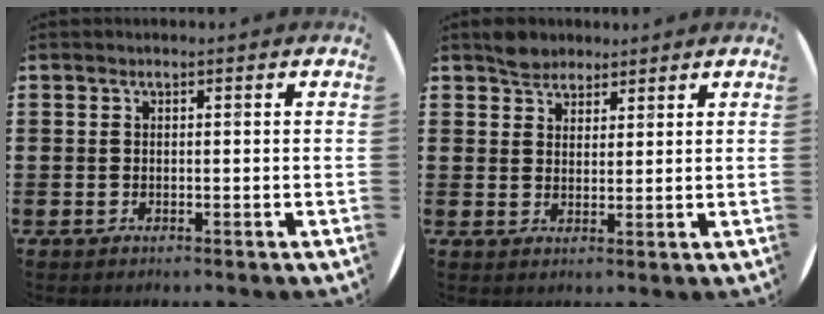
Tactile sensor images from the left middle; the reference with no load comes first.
{"total": 3.0, "force": [2.6, 1.4, 0.0], "torque": [0.001, 0.004, 0.050]}